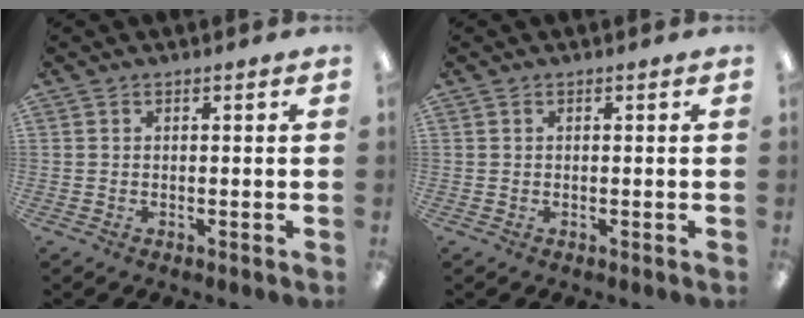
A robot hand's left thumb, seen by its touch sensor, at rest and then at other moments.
{"total": 0.0}